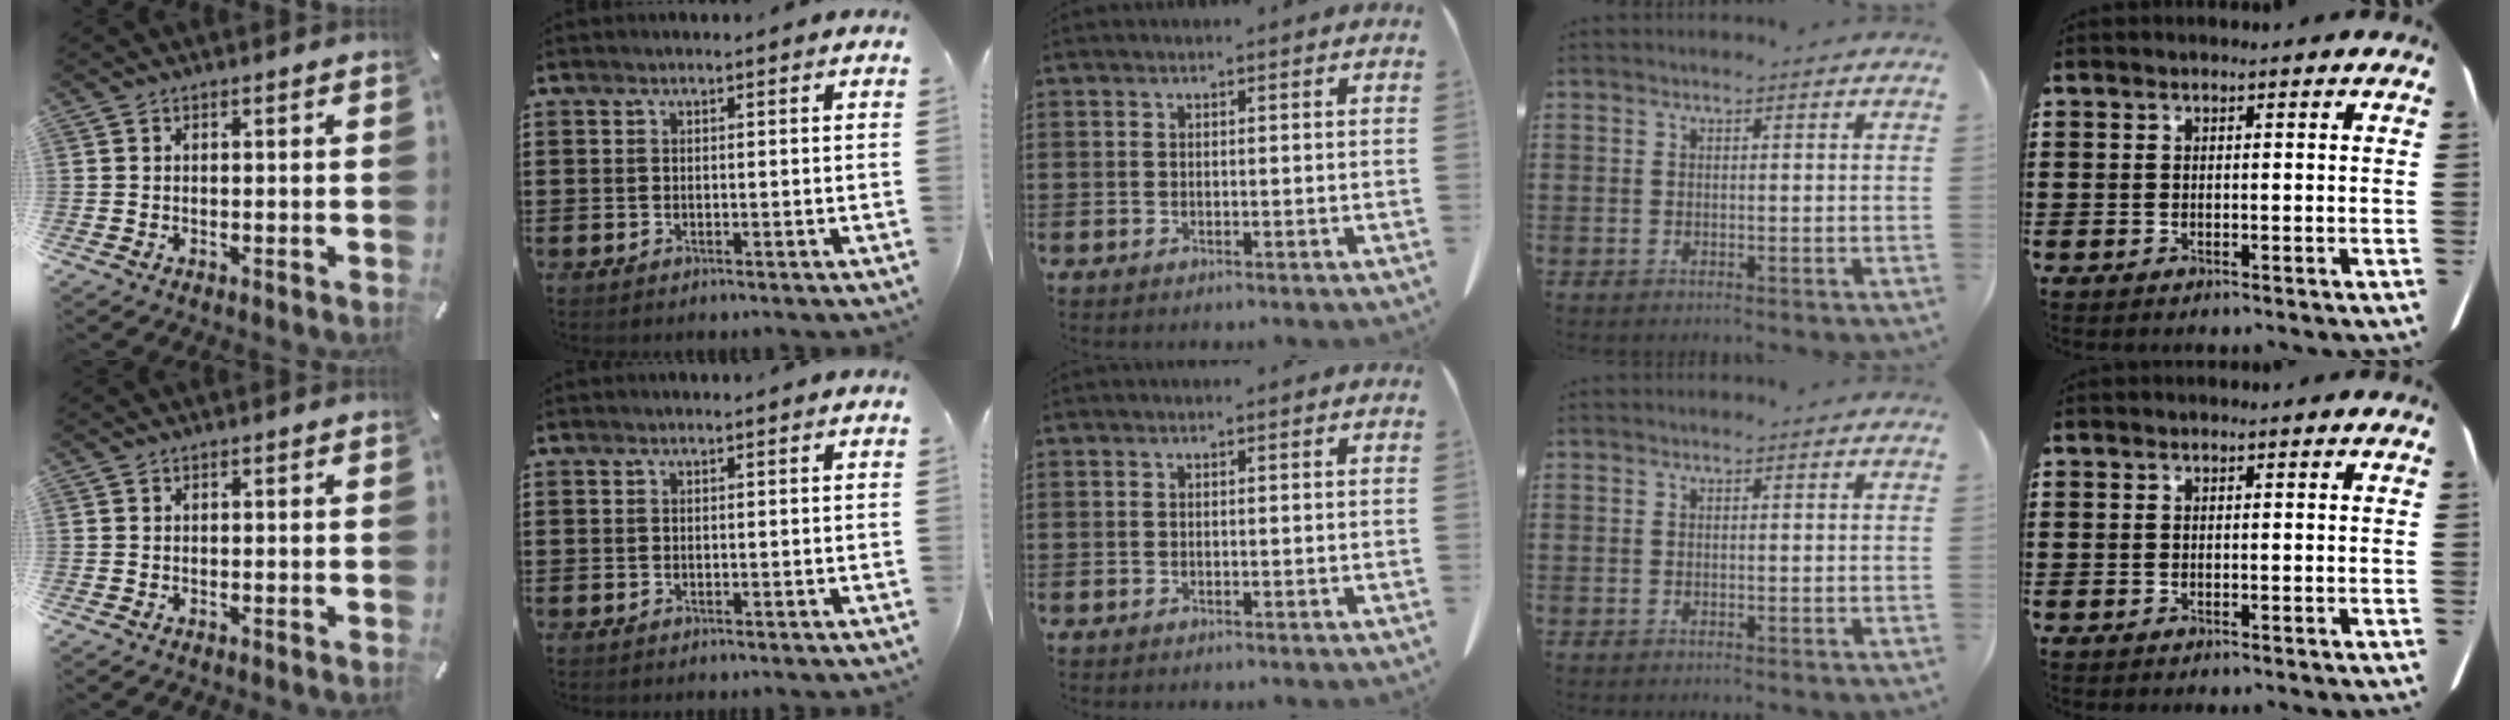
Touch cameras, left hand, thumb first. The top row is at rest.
{}